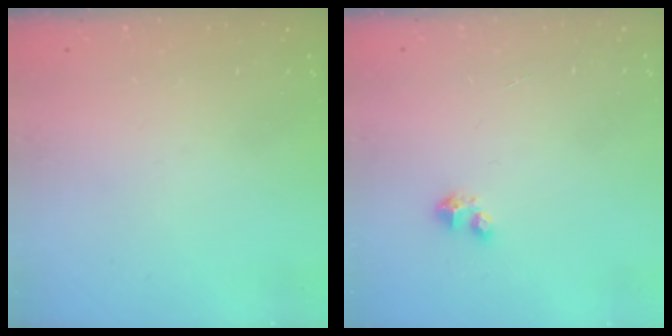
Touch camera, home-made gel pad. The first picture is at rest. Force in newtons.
{"total": 2.6, "press": 2.6, "slide": 0.1}